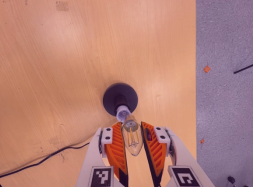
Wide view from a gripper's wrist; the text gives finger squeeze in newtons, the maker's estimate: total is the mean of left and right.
{"total": 11.4, "left": 11.8, "right": 11.1}